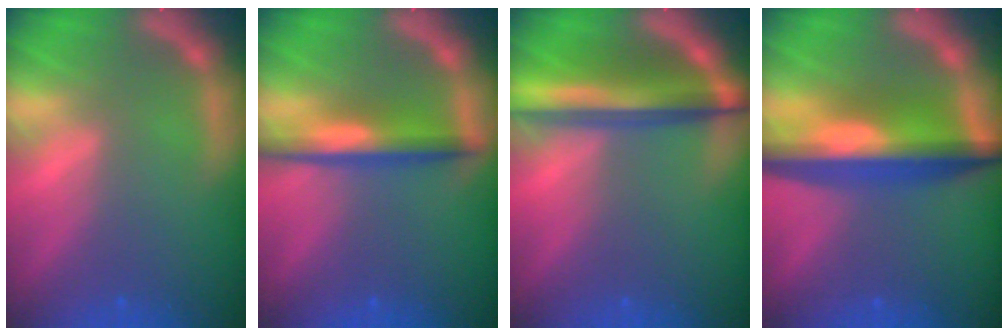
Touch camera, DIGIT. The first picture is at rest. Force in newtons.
{"total": 4.5}
{"total": 7.6}
{"total": 9.1}